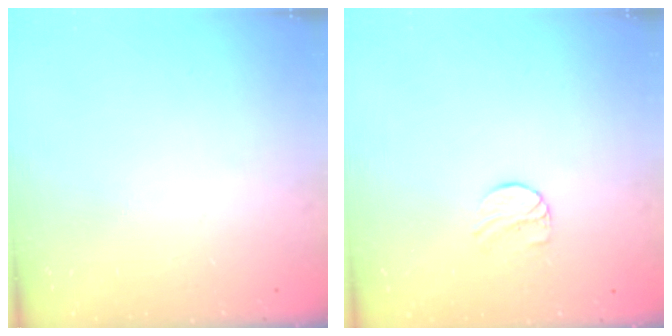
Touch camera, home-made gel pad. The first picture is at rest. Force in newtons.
{"total": 7.2, "press": 7.2, "slide": 0.7}